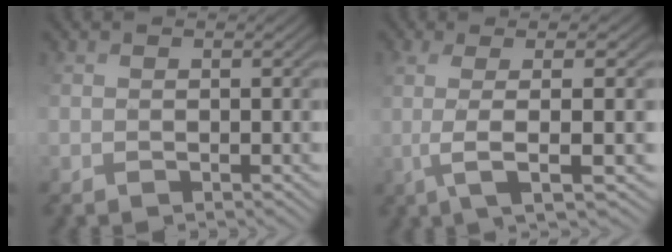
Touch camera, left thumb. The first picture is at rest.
{"total": 5.2, "force": [0.3, 0.7, 5.2], "torque": [-0.090, 0.015, 0.007]}